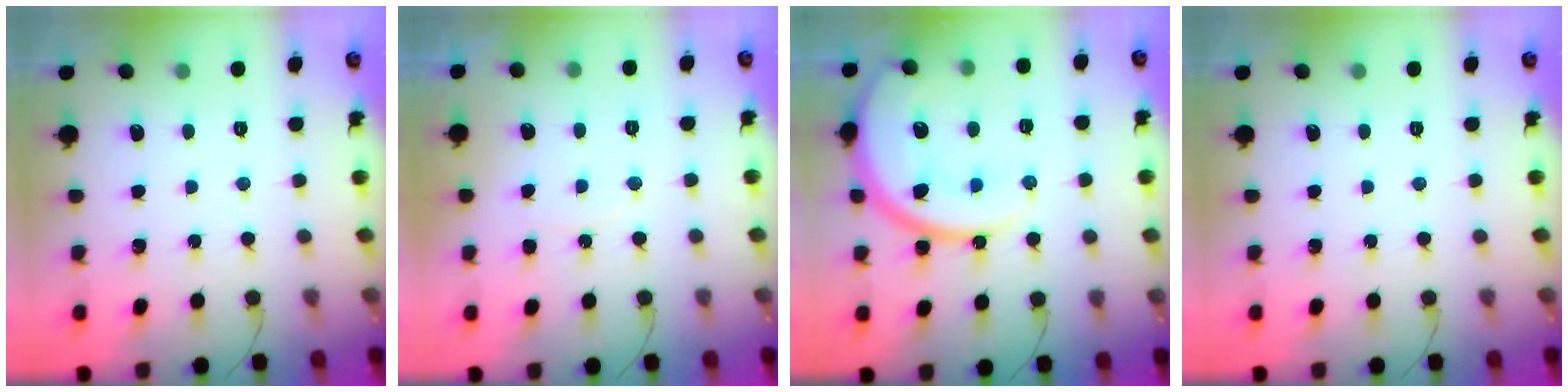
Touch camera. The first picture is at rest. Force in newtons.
{"total": 7.7, "press": 7.6, "slide": 0.9}
{"total": 18.8, "press": 18.8, "slide": 1.6}
{"total": 0.0}